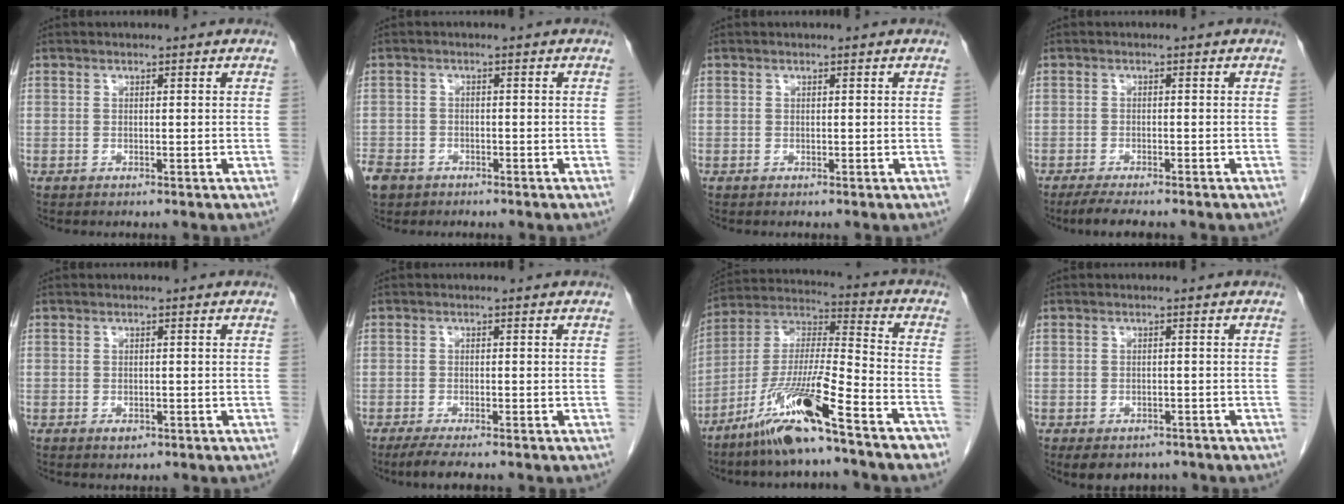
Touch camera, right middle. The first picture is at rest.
{"total": 6.0, "force": [-4.1, 3.9, 1.9], "torque": [-0.052, -0.003, -0.071]}
{"total": 0.0}
{"total": 4.9, "force": [-4.1, 0.7, 2.7], "torque": [-0.045, -0.012, -0.062]}
{"total": 1.4, "force": [-0.7, 0.8, 0.9], "torque": [-0.014, 0.001, -0.004]}
{"total": 4.1, "force": [-3.3, 0.4, 2.5], "torque": [-0.044, -0.011, -0.051]}
{"total": 17.2, "force": [-11.2, 1.1, 13.0], "torque": [-0.265, -0.017, -0.204]}
{"total": 6.6, "force": [-4.9, 3.6, 2.3], "torque": [-0.028, 0.005, -0.065]}